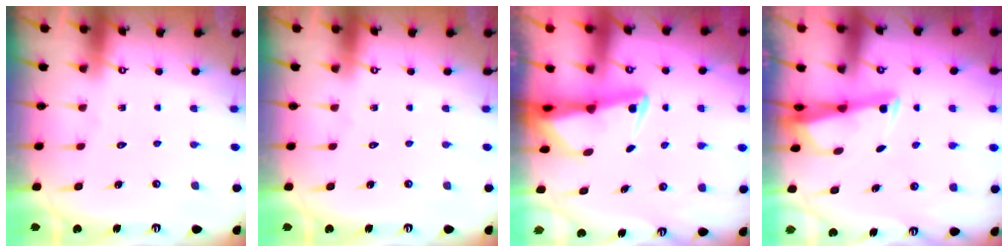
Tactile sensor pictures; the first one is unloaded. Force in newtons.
{"total": 0.0}
{"total": 2.5, "press": 2.5, "slide": 0.4}
{"total": 2.7, "press": 2.6, "slide": 0.7}